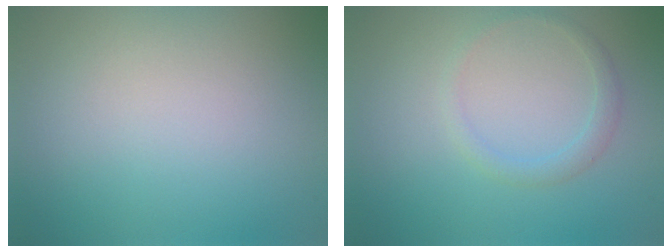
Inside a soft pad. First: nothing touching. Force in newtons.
{"total": 1.4, "press": 1.4, "slide": 0.1}